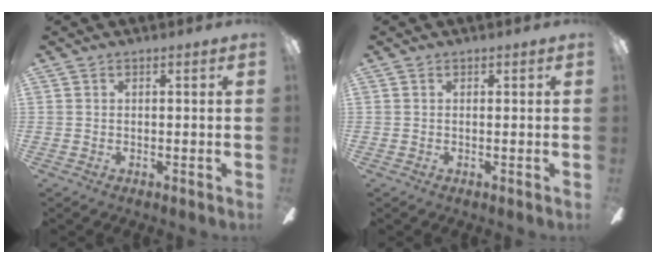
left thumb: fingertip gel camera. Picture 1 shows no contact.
{"total": 0.0}